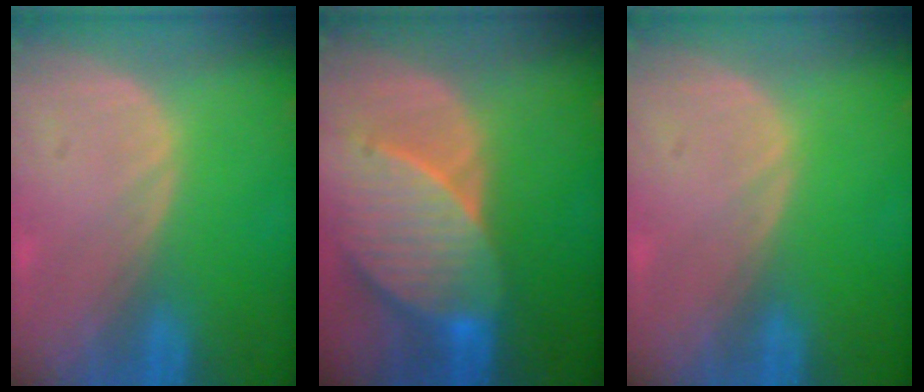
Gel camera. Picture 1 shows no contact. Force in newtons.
{"total": 9.2, "press": 8.6, "slide": 3.4}
{"total": 0.0}